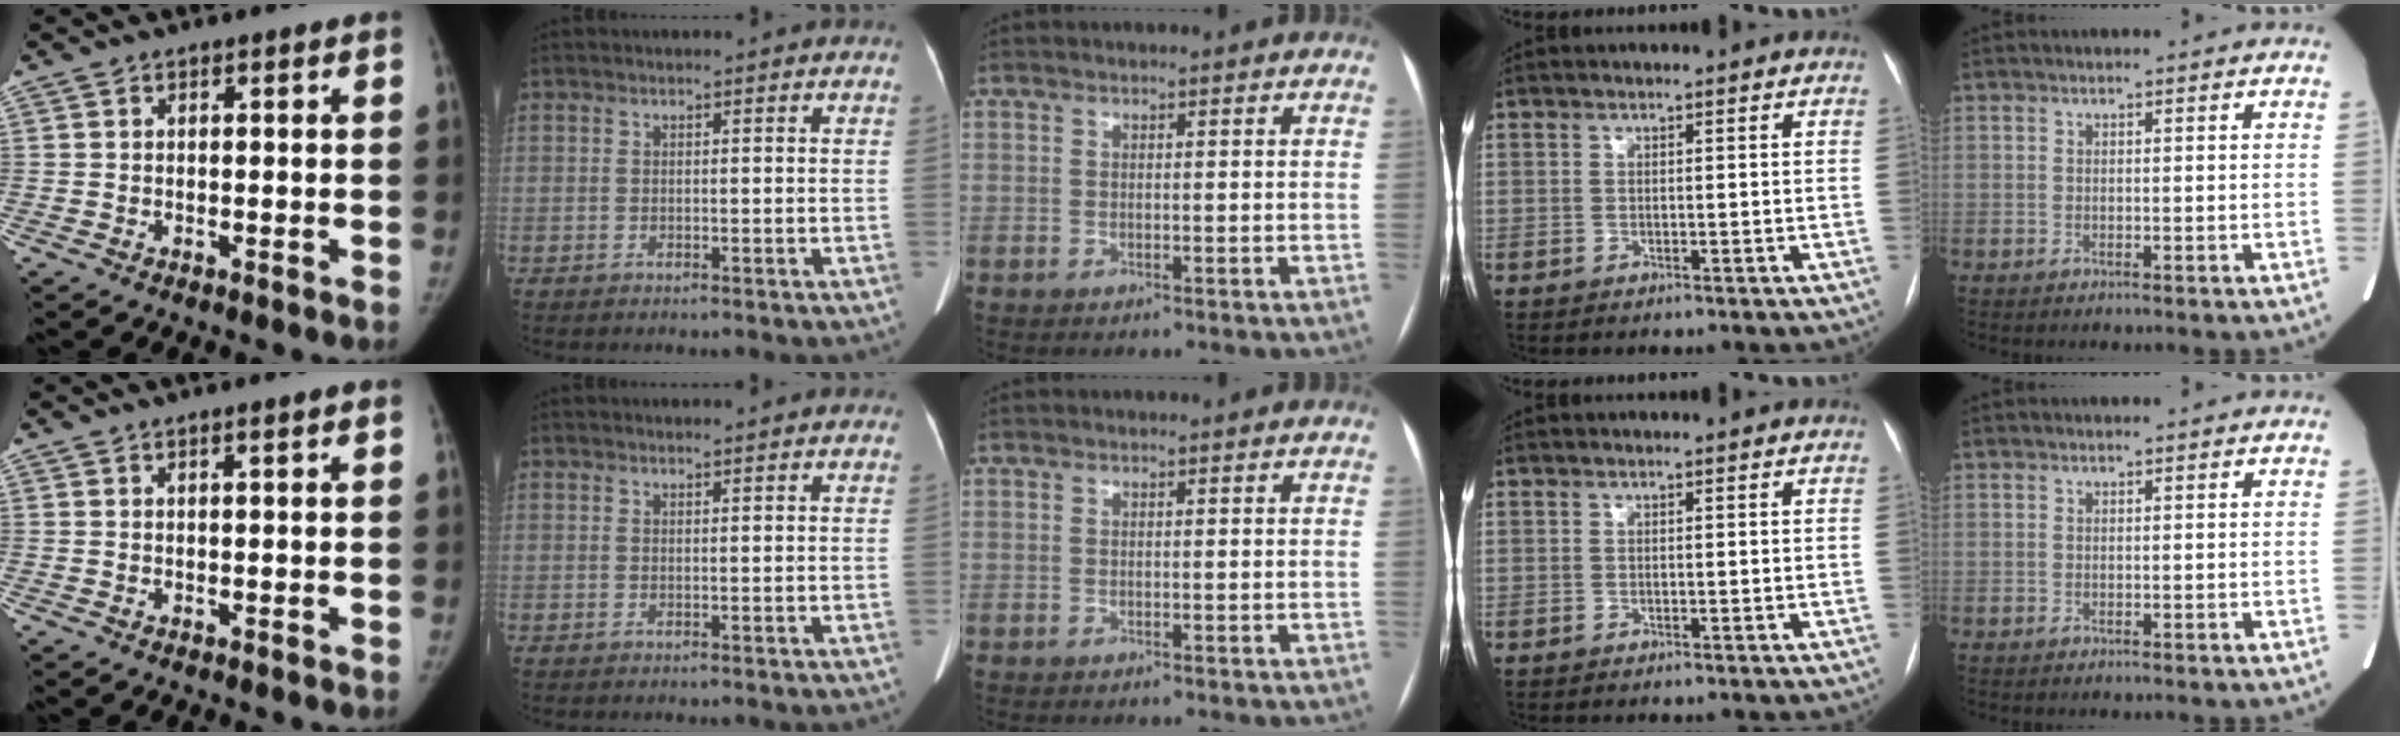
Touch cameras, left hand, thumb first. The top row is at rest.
{"thumb": {"total": 0.9, "force": [0.5, -0.1, 0.8], "torque": [-0.013, 0.000, 0.009]}, "index": {"total": 2.4, "force": [2.3, 0.4, 0.6], "torque": [-0.014, 0.011, 0.022]}}